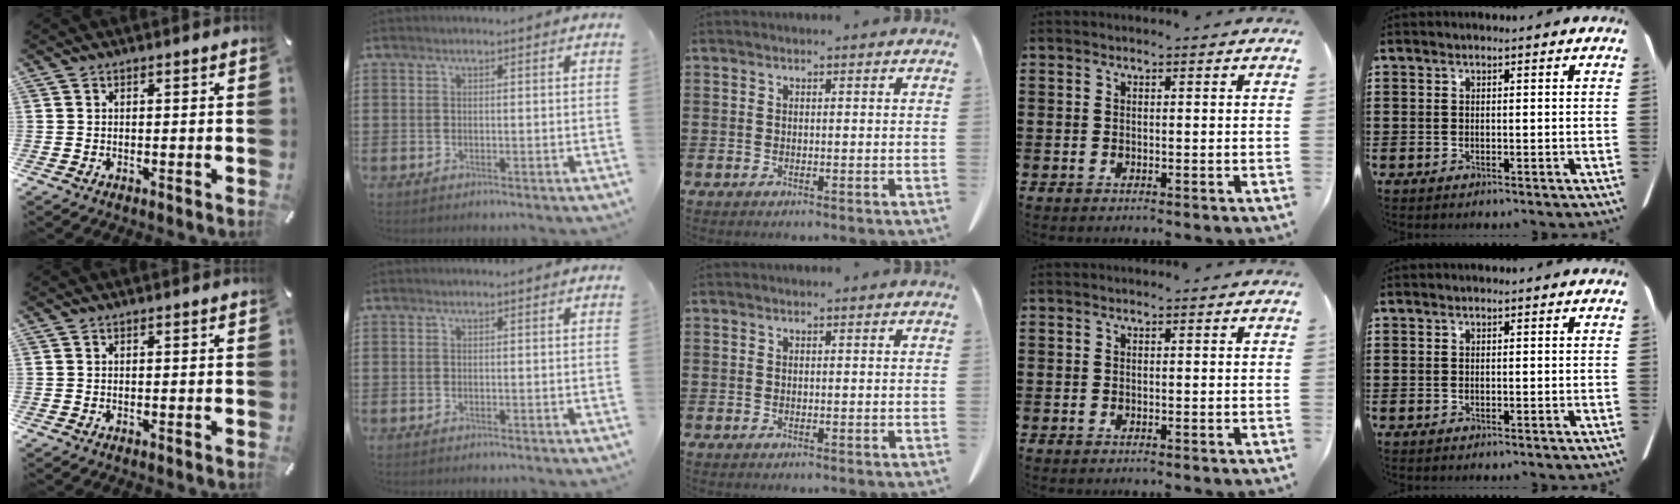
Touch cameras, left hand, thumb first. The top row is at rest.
{}